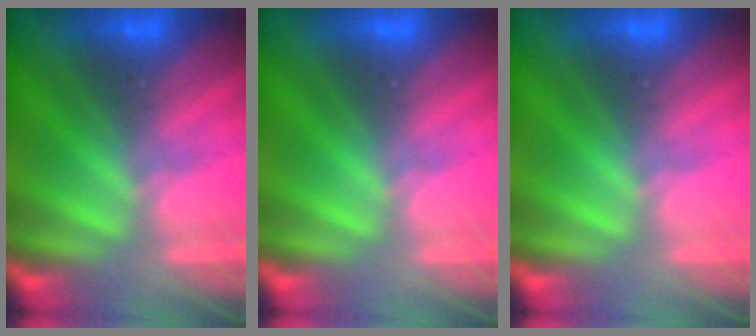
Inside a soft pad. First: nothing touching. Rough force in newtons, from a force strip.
{"total": 0.0}
{"total": 0.0}